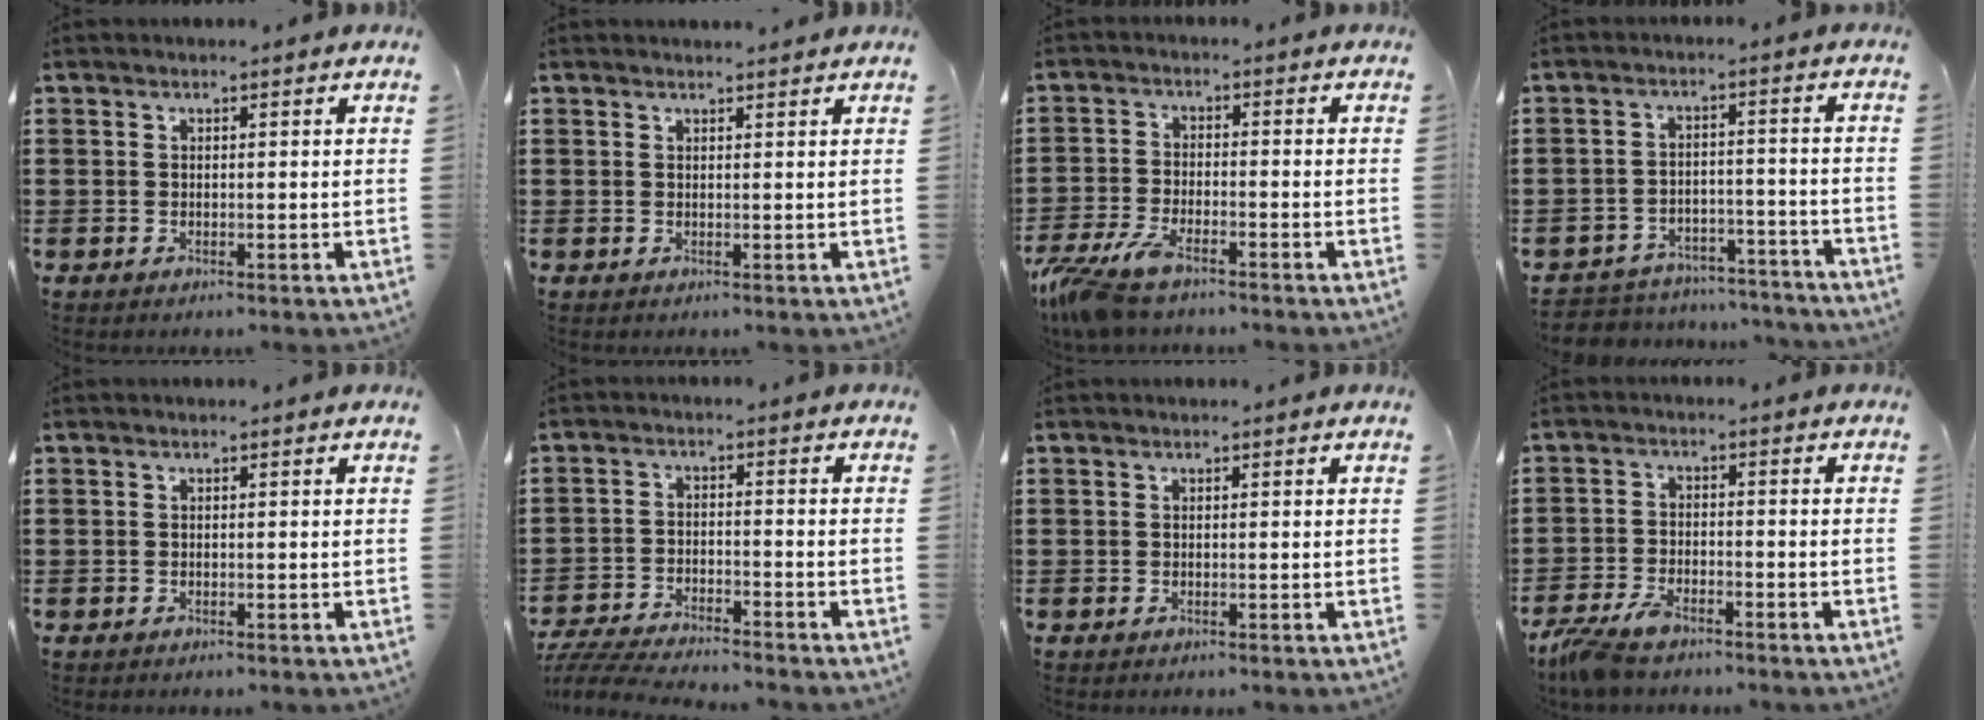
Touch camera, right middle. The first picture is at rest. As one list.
[{"total": 0.9, "force": [0.9, -0.1, 0.0], "torque": [-0.002, -0.004, 0.018]}, {"total": 6.2, "force": [-4.9, 1.2, 3.5], "torque": [-0.099, -0.014, -0.100]}, {"total": 5.0, "force": [-4.9, 0.8, 0.0], "torque": [-0.008, 0.009, -0.104]}, {"total": 0.0}, {"total": 5.3, "force": [-5.2, 0.1, 1.2], "torque": [-0.037, -0.006, -0.107]}, {"total": 0.0}, {"total": 4.7, "force": [-3.9, 1.3, 2.2], "torque": [-0.064, -0.004, -0.084]}]